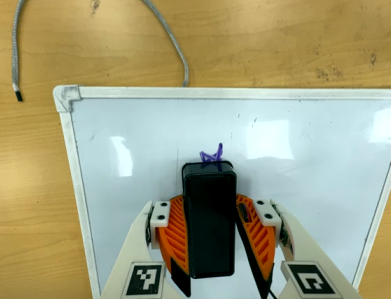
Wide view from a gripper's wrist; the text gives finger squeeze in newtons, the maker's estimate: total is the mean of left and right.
{"total": 14.7, "left": 16.4, "right": 12.9}